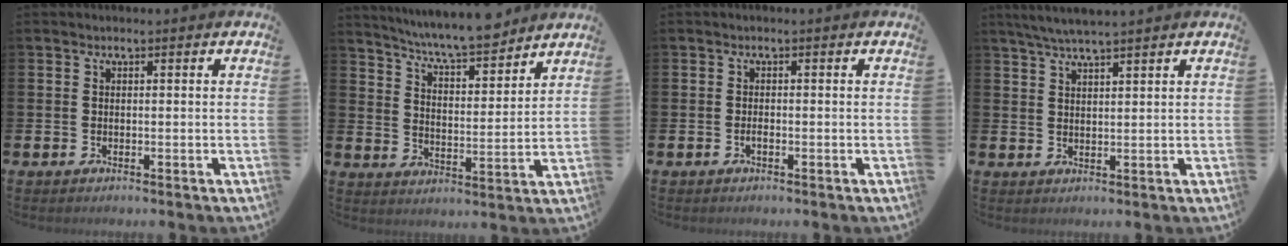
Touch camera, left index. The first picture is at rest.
{"total": 7.5, "force": [7.2, 0.3, 2.0], "torque": [-0.063, -0.048, 0.125]}
{"total": 0.8, "force": [-0.5, 0.2, 0.6], "torque": [-0.020, 0.000, -0.006]}
{"total": 4.0, "force": [3.7, 0.0, 1.7], "torque": [-0.043, -0.005, 0.068]}